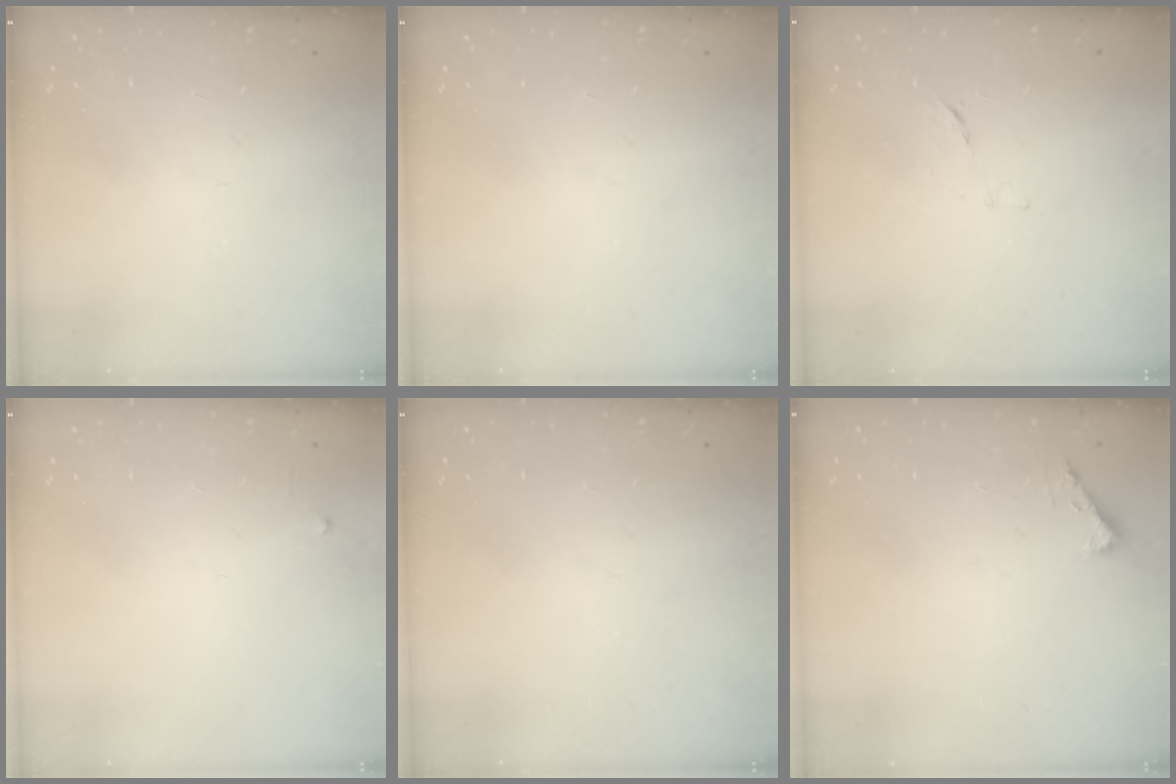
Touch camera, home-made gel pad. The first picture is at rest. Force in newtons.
{"total": 0.0}
{"total": 7.7, "press": 7.7, "slide": 0.5}
{"total": 2.4, "press": 2.3, "slide": 0.4}
{"total": 0.0}
{"total": 2.3, "press": 2.3, "slide": 0.3}